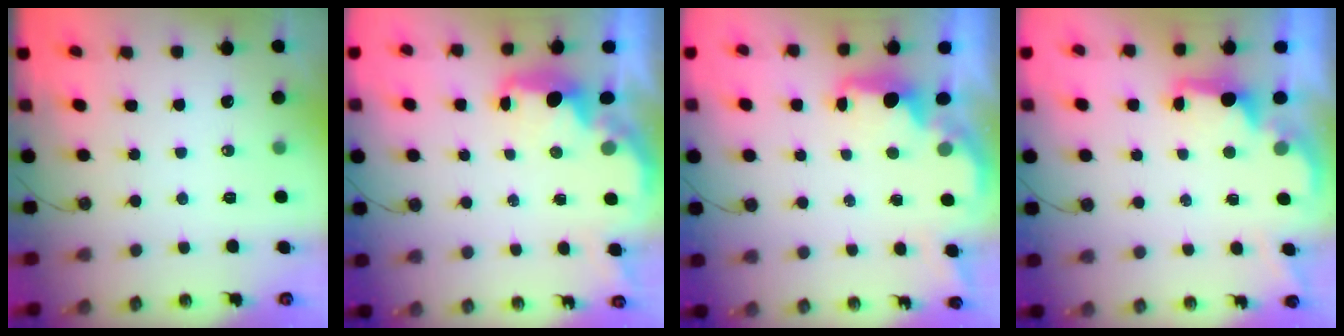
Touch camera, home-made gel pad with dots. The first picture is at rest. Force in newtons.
{"total": 2.8, "press": 2.8, "slide": 0.5}
{"total": 2.0, "press": 2.0, "slide": 0.6}
{"total": 1.9, "press": 1.7, "slide": 0.8}